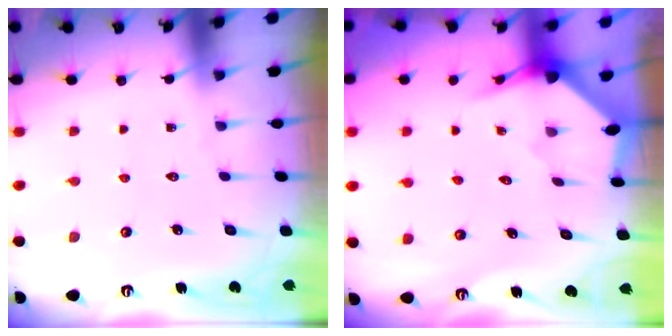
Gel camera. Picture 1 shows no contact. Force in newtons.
{"total": 2.9, "press": 2.9, "slide": 0.3}